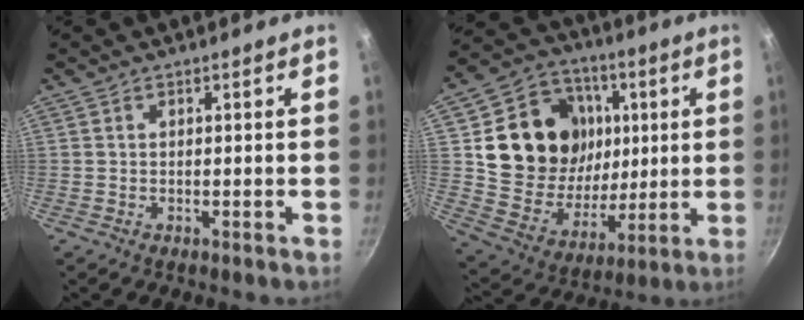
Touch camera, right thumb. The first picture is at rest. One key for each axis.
{"total": 21.8, "fx": 4.9, "fy": 17.9, "fz": 11.4, "tx": -0.175, "ty": -0.008, "tz": 0.096}